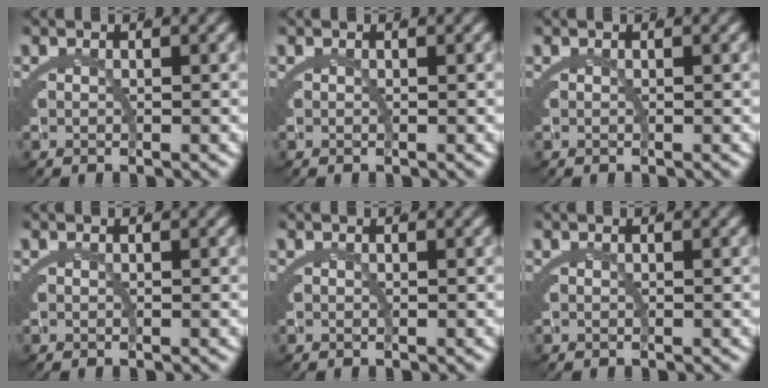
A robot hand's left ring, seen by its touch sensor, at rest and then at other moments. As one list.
[{"total": 0.0}, {"total": 0.0}, {"total": 0.0}, {"total": 0.0}, {"total": 0.0}]